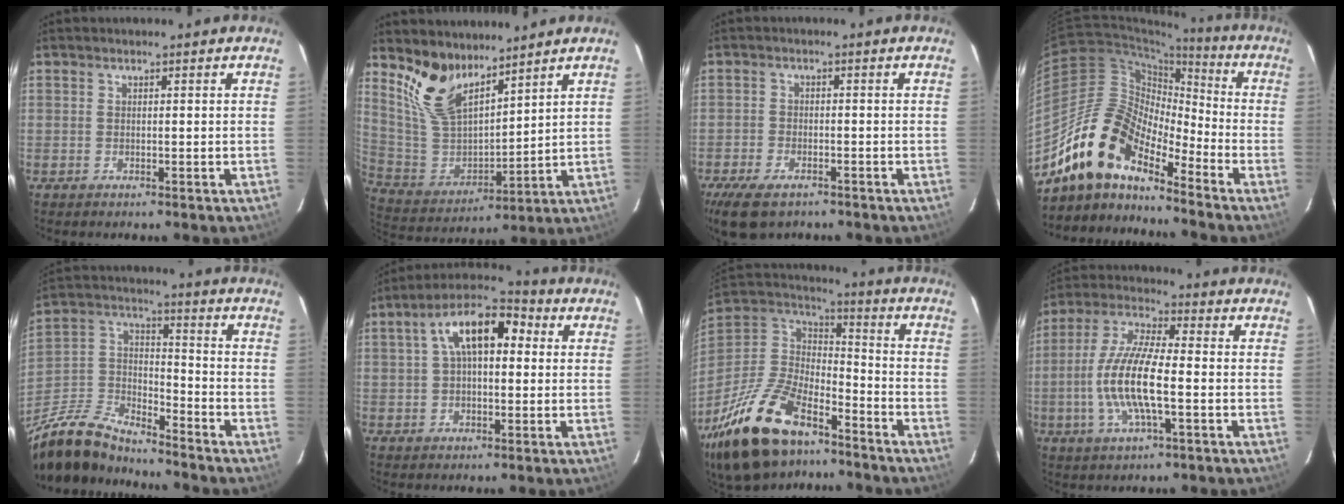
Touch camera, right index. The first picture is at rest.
{"total": 12.8, "force": [9.5, 4.8, 7.0], "torque": [-0.146, -0.007, 0.206]}
{"total": 8.5, "force": [-6.0, 4.2, 4.4], "torque": [-0.117, -0.019, -0.108]}
{"total": 14.9, "force": [-12.2, 5.1, 7.0], "torque": [-0.119, 0.006, -0.245]}
{"total": 16.9, "force": [-14.1, 4.9, 7.8], "torque": [-0.186, 0.001, -0.279]}
{"total": 11.8, "force": [2.6, 5.9, 9.8], "torque": [-0.172, 0.036, 0.034]}
{"total": 26.3, "force": [-17.5, 12.3, 15.3], "torque": [-0.326, -0.014, -0.298]}
{"total": 13.2, "force": [-2.7, 3.2, 12.5], "torque": [-0.260, 0.001, -0.056]}